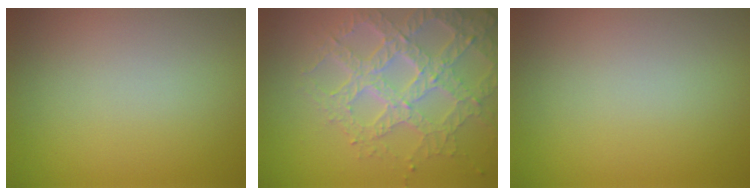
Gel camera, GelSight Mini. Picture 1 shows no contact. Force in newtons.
{"total": 7.0, "press": 5.0, "slide": 4.9}
{"total": 0.0}